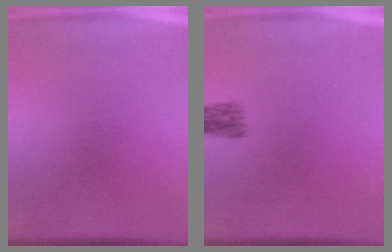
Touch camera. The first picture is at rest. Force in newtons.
{"total": 2.5}